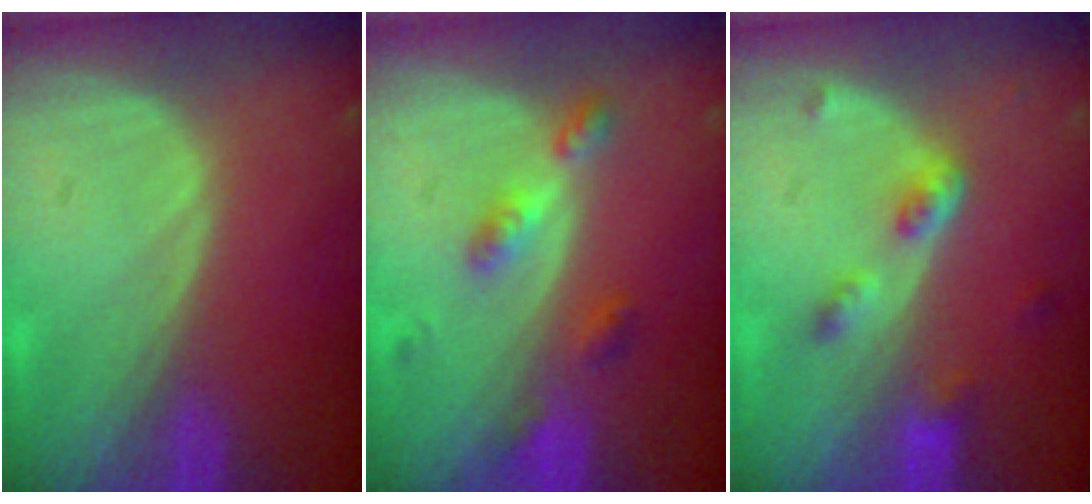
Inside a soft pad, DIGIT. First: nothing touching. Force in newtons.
{"total": 4.6, "press": 4.1, "slide": 1.9}
{"total": 4.4, "press": 4.0, "slide": 1.7}